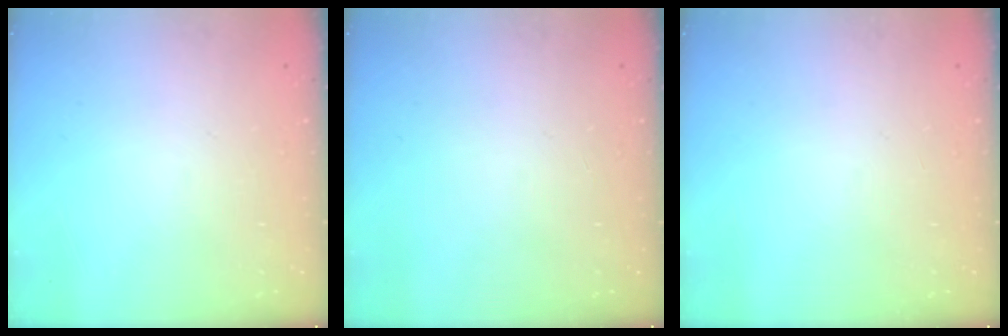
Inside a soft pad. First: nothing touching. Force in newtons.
{"total": 0.0}
{"total": 0.0}